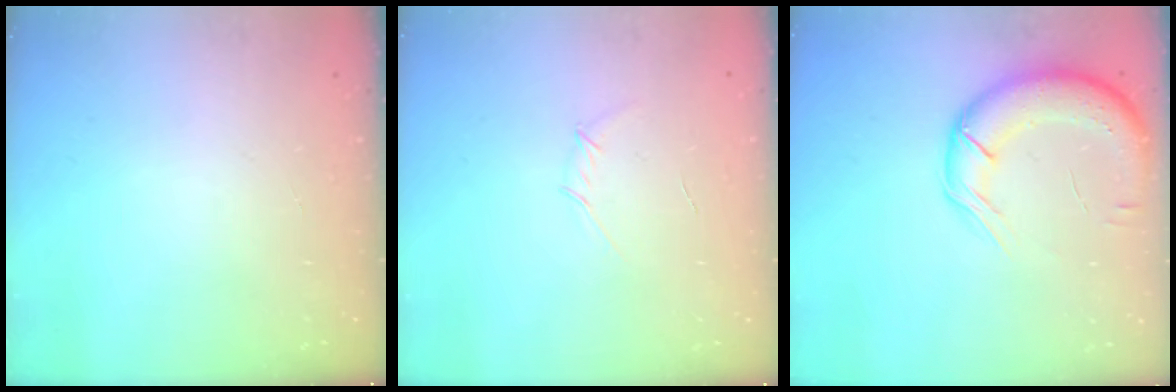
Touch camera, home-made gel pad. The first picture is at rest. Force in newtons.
{"total": 3.5, "press": 3.4, "slide": 0.8}
{"total": 14.4, "press": 14.0, "slide": 3.5}